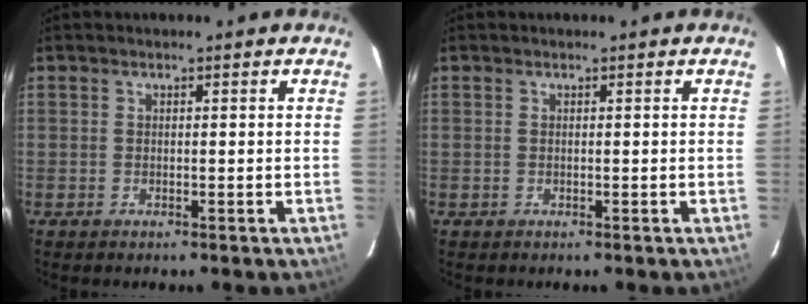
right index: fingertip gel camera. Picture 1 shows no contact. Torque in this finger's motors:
{"motor_torque": [0.00, 0.00, 0.00, 0.00]}